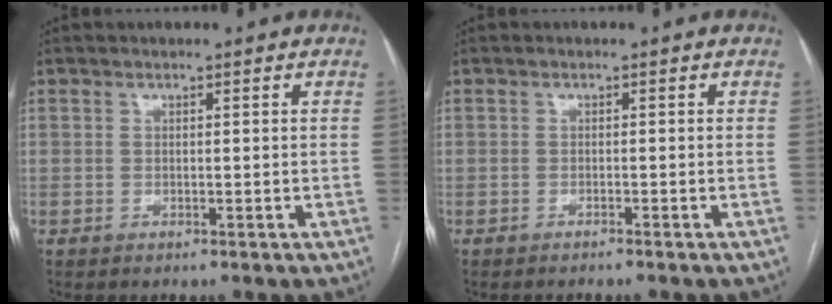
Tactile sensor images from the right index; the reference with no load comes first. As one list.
[{"total": 1.0, "force": [-0.9, -0.2, 0.4], "torque": [-0.009, 0.002, -0.014]}]